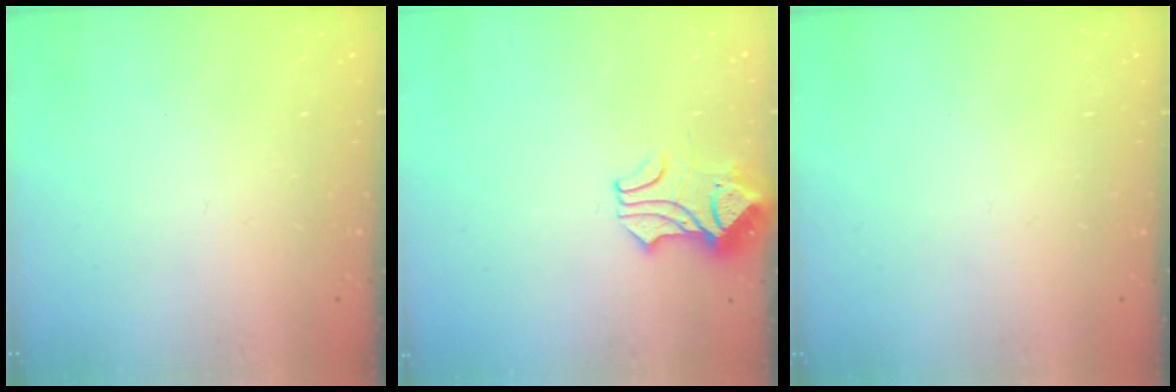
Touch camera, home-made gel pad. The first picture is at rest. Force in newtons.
{"total": 1.7, "press": 1.3, "slide": 1.1}
{"total": 0.0}